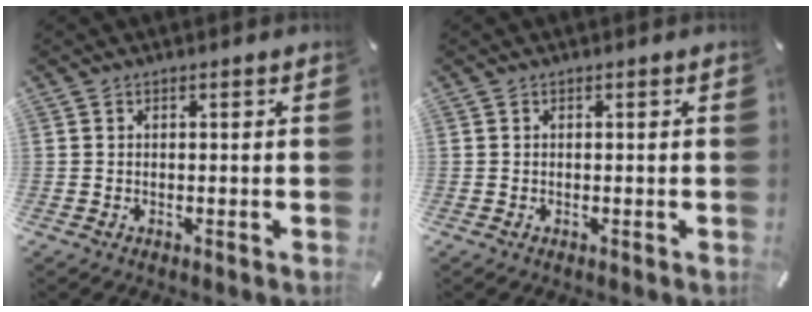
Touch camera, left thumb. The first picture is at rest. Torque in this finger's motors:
{"motor_torque": [0.00, 0.00, 0.00, 0.00, 0.00]}